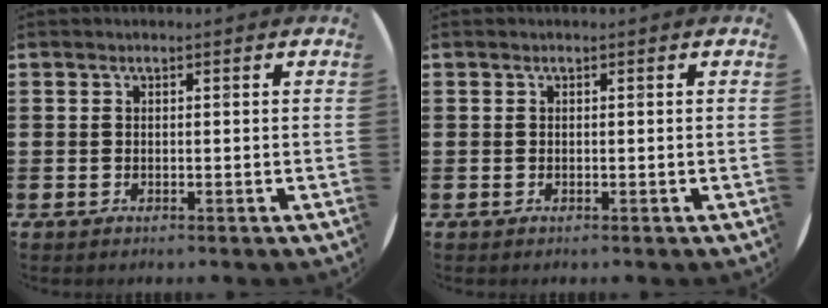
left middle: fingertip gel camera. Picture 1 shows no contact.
{"total": 0.0}